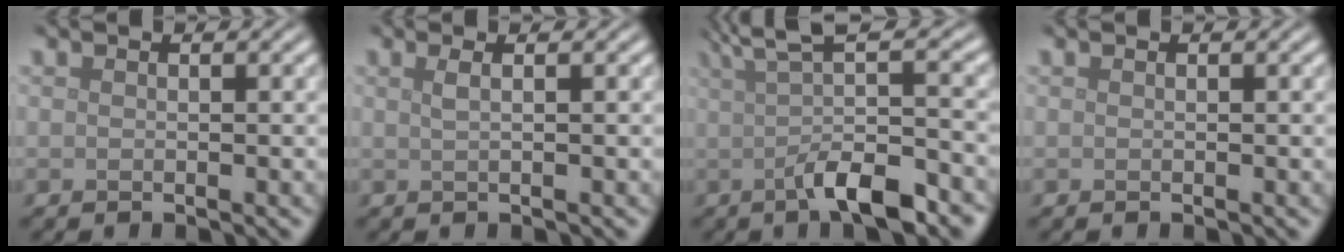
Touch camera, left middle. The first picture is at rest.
{"total": 1.5, "force": [0.6, 0.6, 1.3], "torque": [-0.017, 0.004, 0.000]}
{"total": 7.4, "force": [-0.5, 2.2, 7.0], "torque": [-0.101, 0.009, -0.013]}
{"total": 0.0}